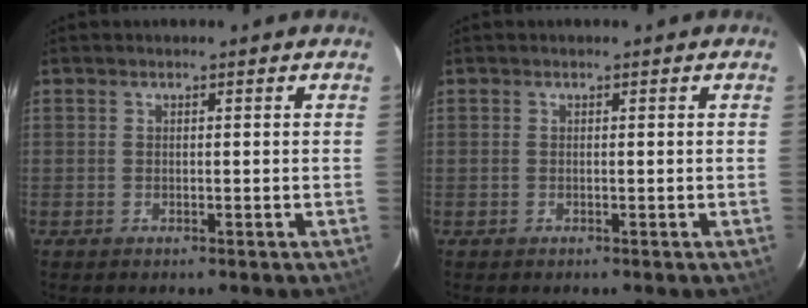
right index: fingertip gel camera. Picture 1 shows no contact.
{"total": 0.0}